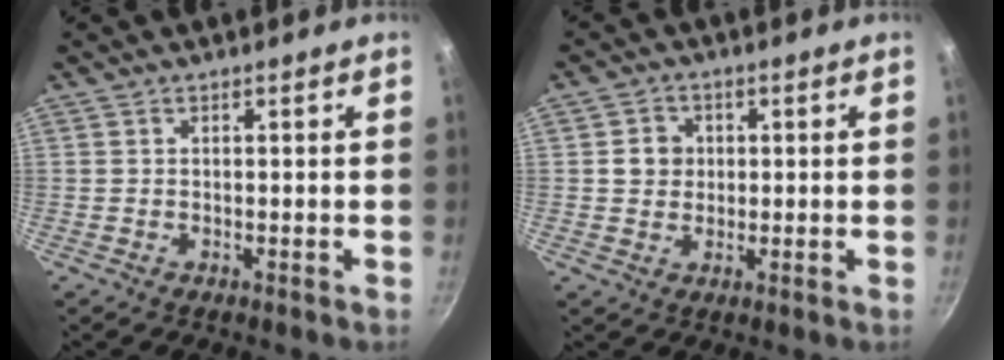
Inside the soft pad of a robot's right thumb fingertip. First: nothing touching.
{"total": 4.2, "force": [0.5, 3.9, 1.6], "torque": [-0.003, 0.004, 0.004]}